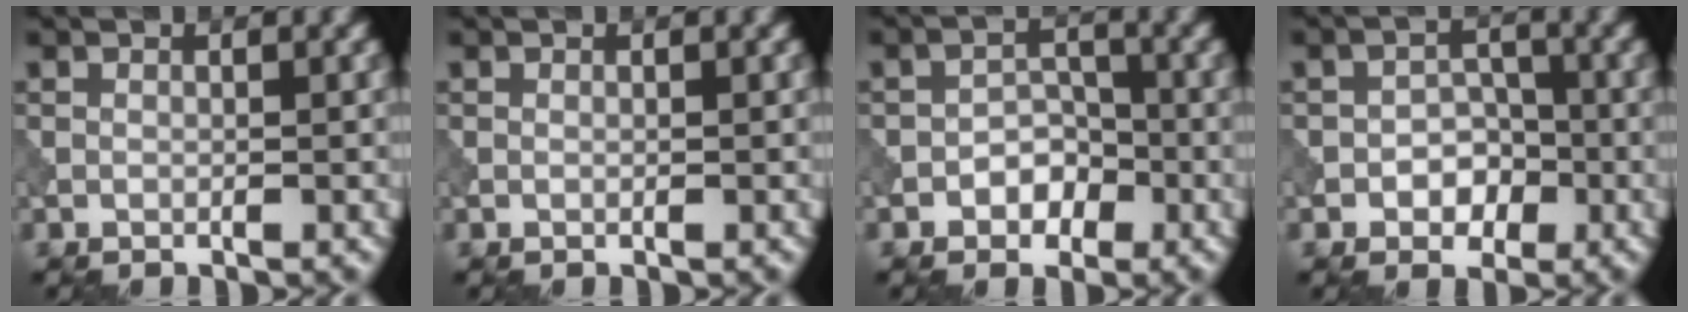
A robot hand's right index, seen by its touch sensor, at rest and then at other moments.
{"total": 0.0}
{"total": 2.6, "force": [-1.2, 1.9, 1.3], "torque": [-0.013, 0.006, -0.020]}
{"total": 3.0, "force": [-1.1, 2.2, 1.7], "torque": [-0.013, 0.004, -0.021]}